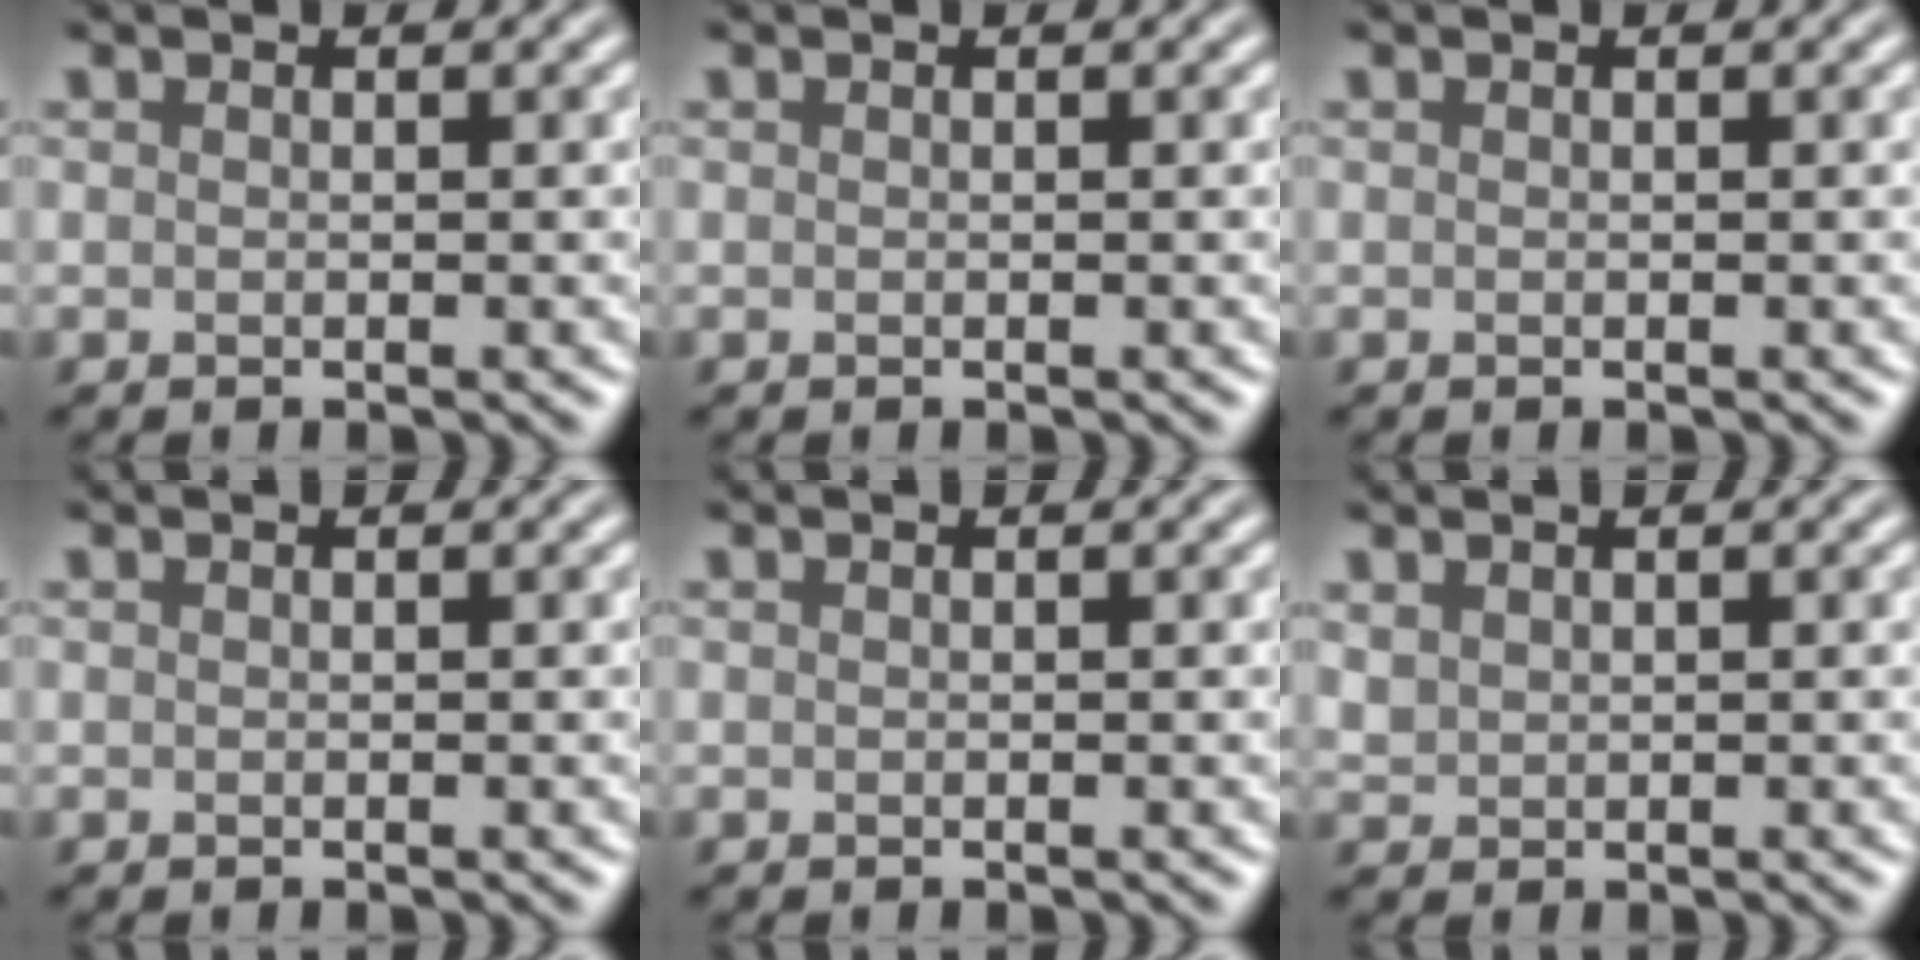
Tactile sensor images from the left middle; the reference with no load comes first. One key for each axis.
{"total": 0.0}
{"total": 0.0}
{"total": 0.0}
{"total": 0.0}
{"total": 1.0, "fx": 0.7, "fy": 0.7, "fz": 0.2, "tx": -0.010, "ty": 0.000, "tz": 0.020}